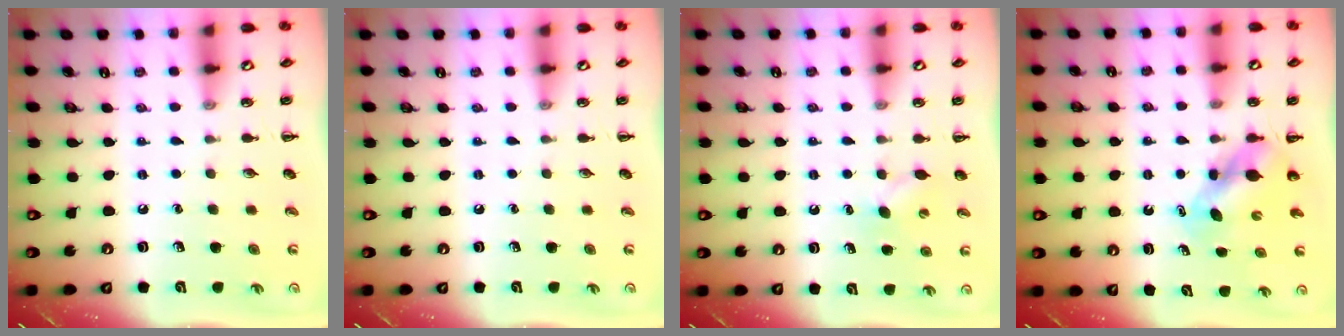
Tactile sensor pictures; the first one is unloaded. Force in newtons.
{"total": 0.0}
{"total": 4.5, "press": 4.4, "slide": 1.1}
{"total": 5.7, "press": 5.6, "slide": 0.7}